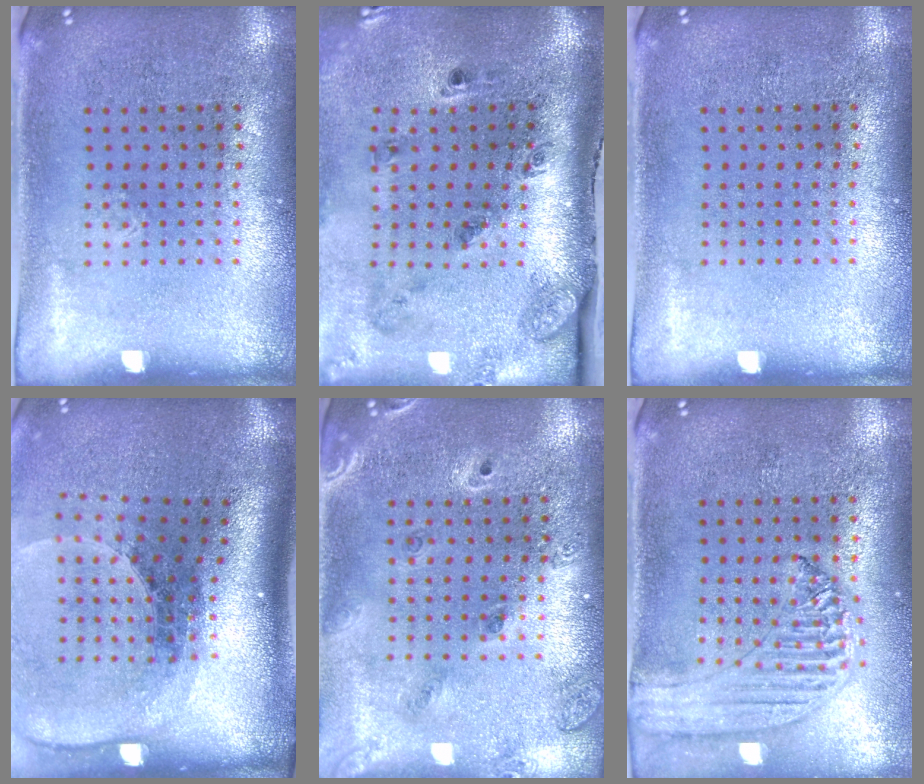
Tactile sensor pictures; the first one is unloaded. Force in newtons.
{"total": 2.4, "press": 1.7, "slide": 1.8}
{"total": 0.0}
{"total": 2.6, "press": 1.9, "slide": 1.9}
{"total": 1.5, "press": 1.4, "slide": 0.6}
{"total": 1.3, "press": 1.2, "slide": 0.2}